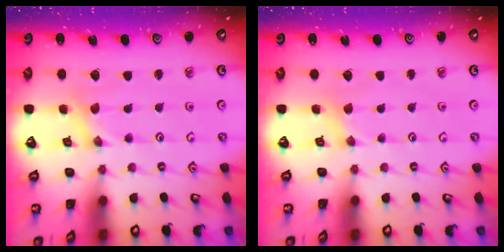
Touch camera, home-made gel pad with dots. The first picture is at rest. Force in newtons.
{"total": 1.1, "press": 1.1, "slide": 0.4}